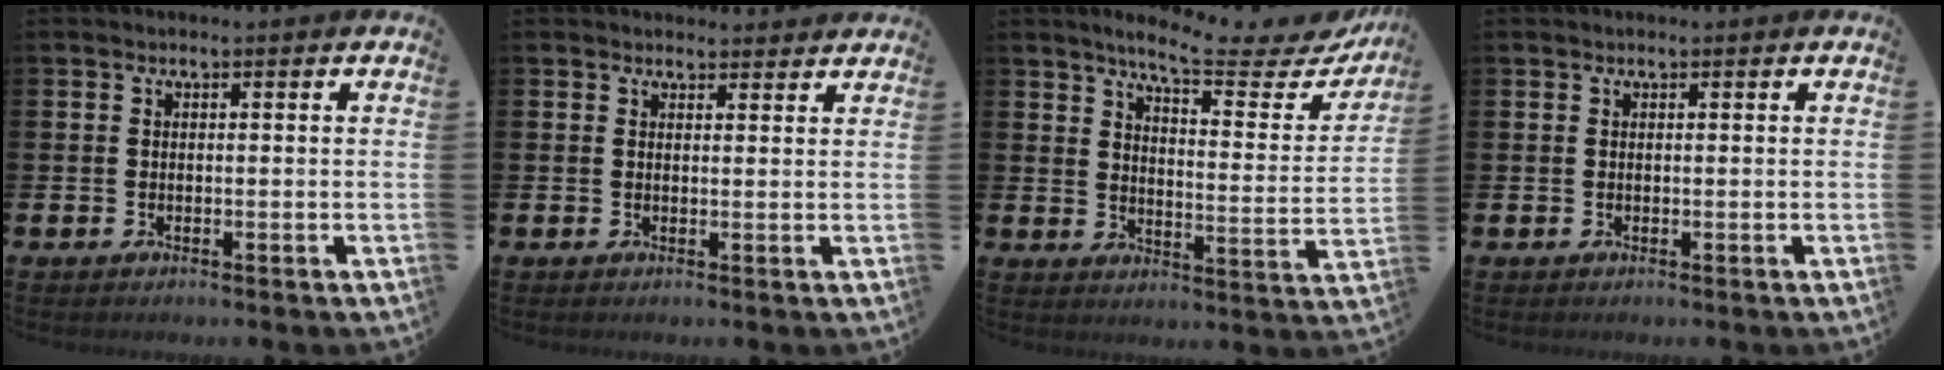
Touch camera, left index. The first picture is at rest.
{"total": 1.8, "force": [1.7, 0.5, -0.1], "torque": [0.006, -0.007, 0.029]}
{"total": 7.5, "force": [6.8, 0.8, 3.1], "torque": [-0.070, -0.049, 0.108]}
{"total": 0.0}